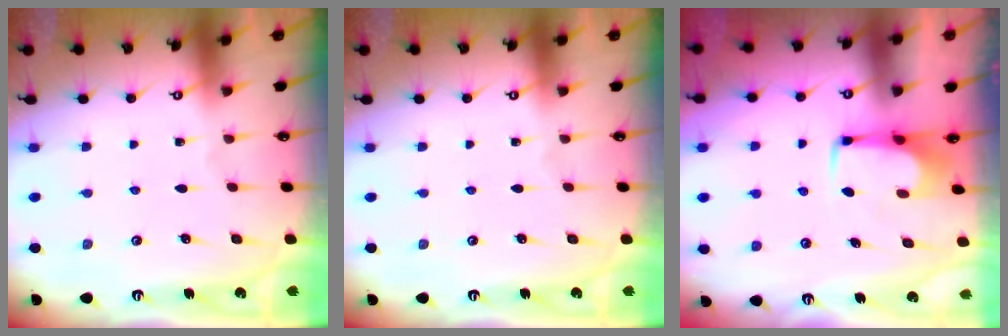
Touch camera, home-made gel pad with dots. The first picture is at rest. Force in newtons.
{"total": 0.0}
{"total": 1.9, "press": 1.8, "slide": 0.6}